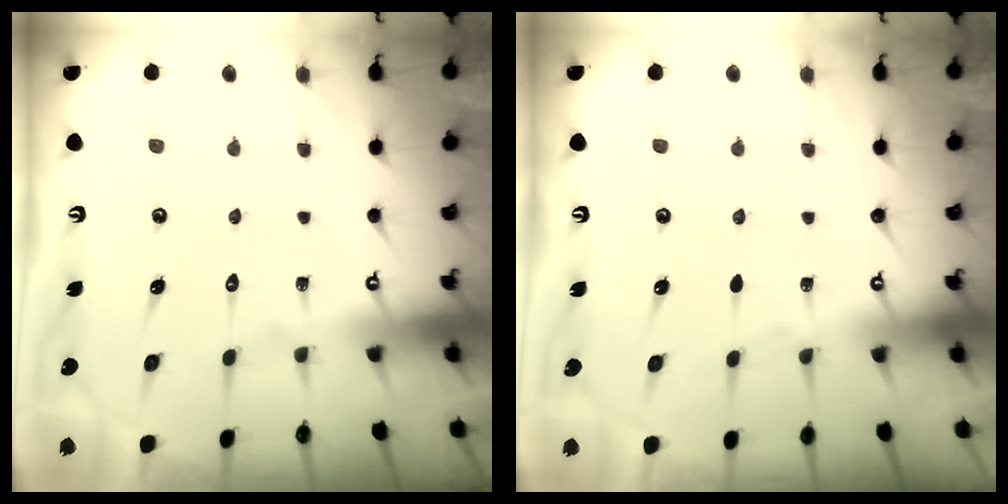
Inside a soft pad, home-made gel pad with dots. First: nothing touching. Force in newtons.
{"total": 3.6, "press": 2.9, "slide": 2.1}